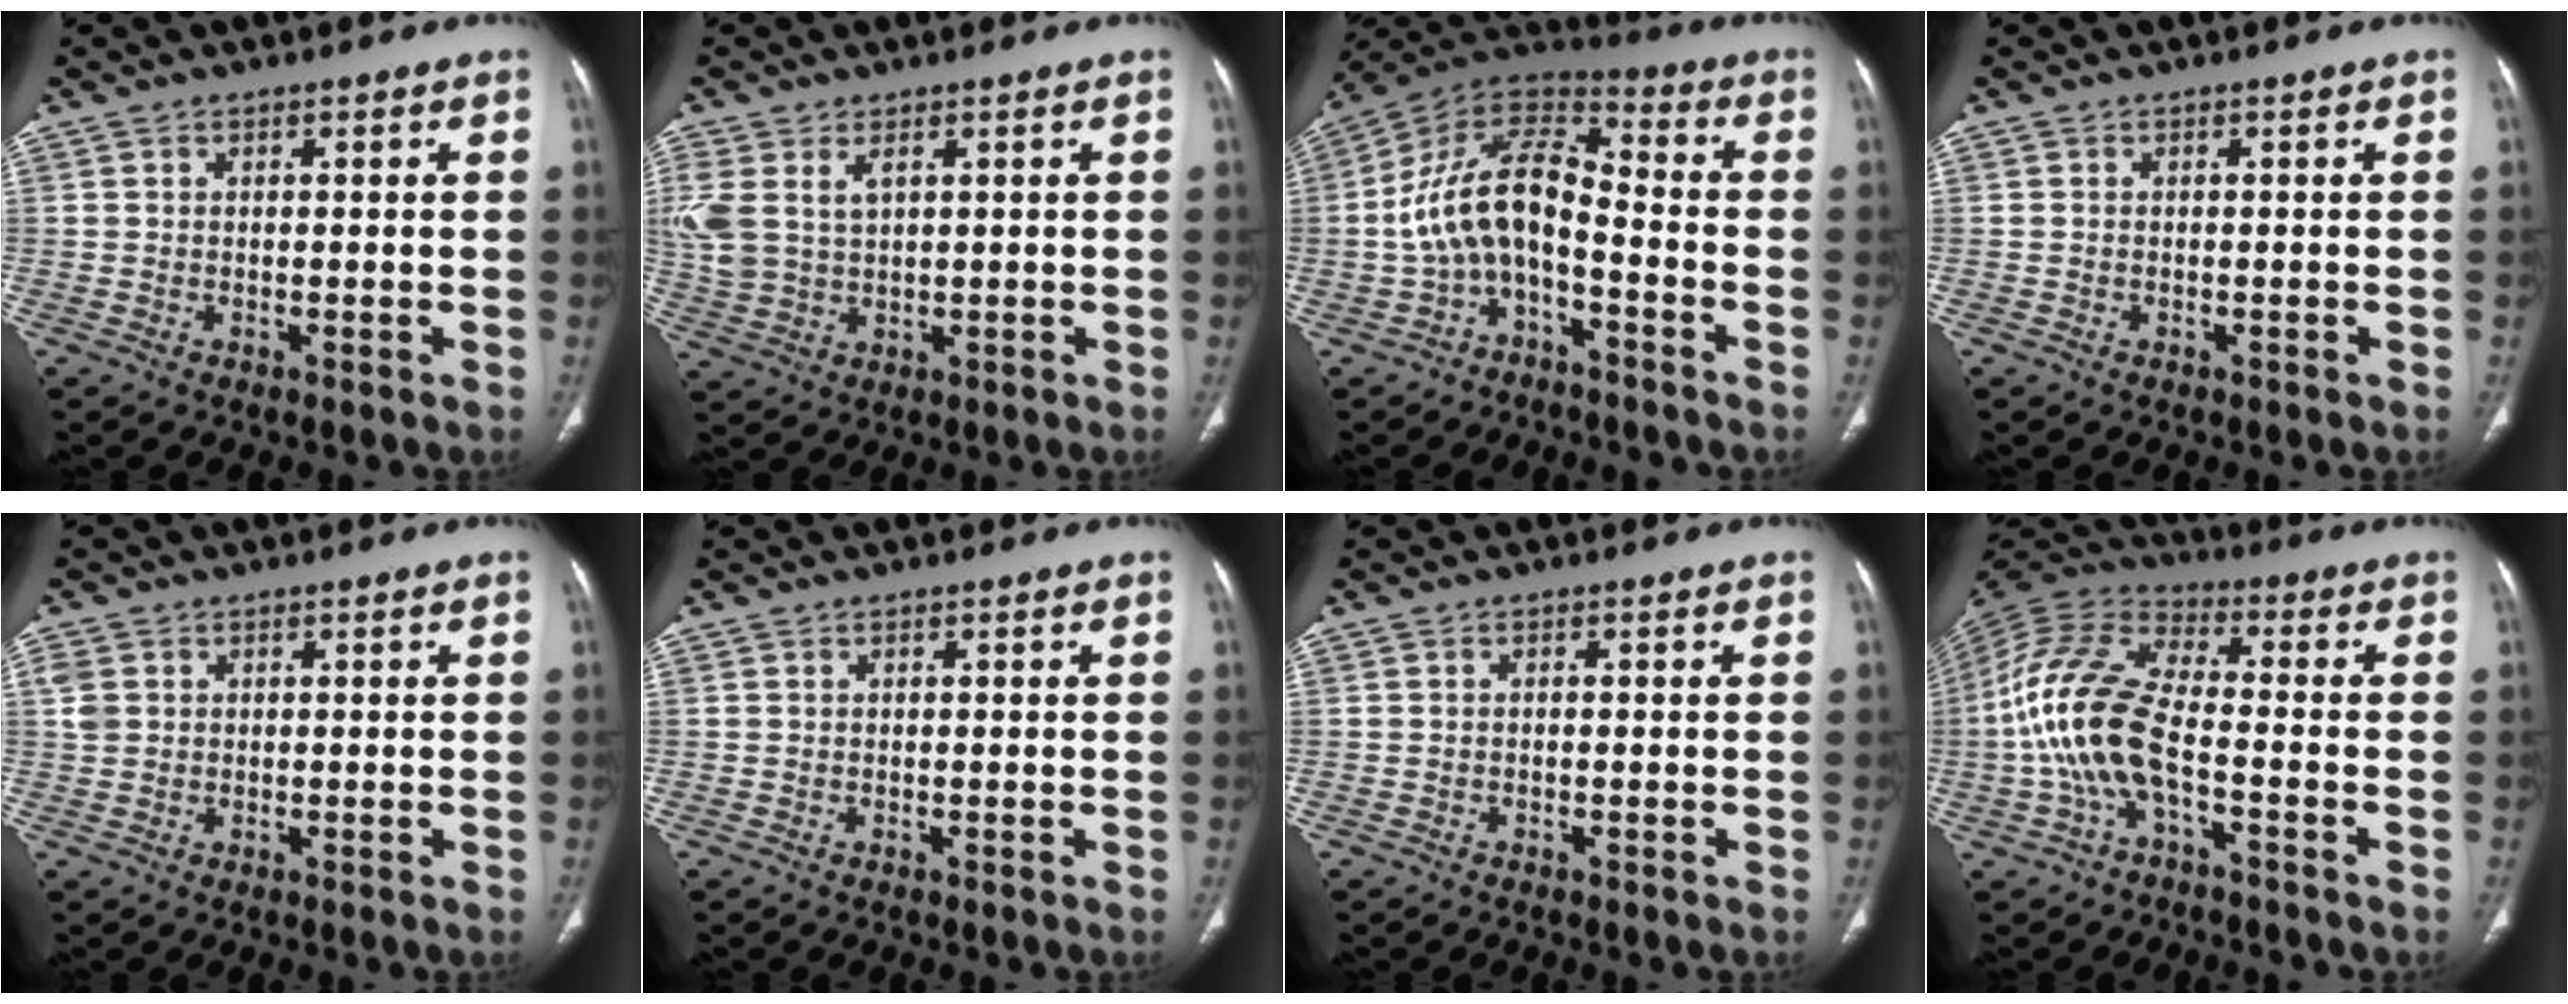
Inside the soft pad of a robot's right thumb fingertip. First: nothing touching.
{"total": 8.4, "force": [2.8, 5.2, 6.0], "torque": [-0.144, 0.002, 0.068]}
{"total": 12.6, "force": [-3.9, 6.5, 10.1], "torque": [-0.184, 0.083, -0.080]}
{"total": 0.0}
{"total": 2.6, "force": [0.7, 2.2, 1.2], "torque": [-0.025, 0.003, 0.020]}
{"total": 0.0}
{"total": 0.0}
{"total": 14.0, "force": [-3.7, 6.1, 12.1], "torque": [-0.262, 0.041, -0.076]}